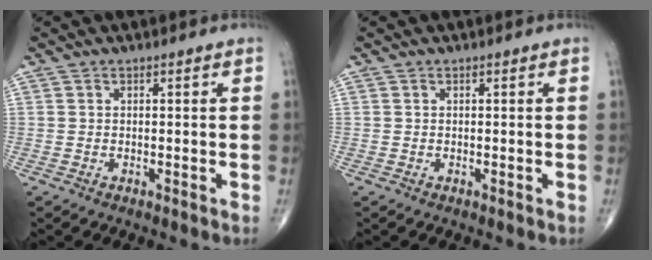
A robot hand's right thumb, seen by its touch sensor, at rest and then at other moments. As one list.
[{"total": 0.0}]